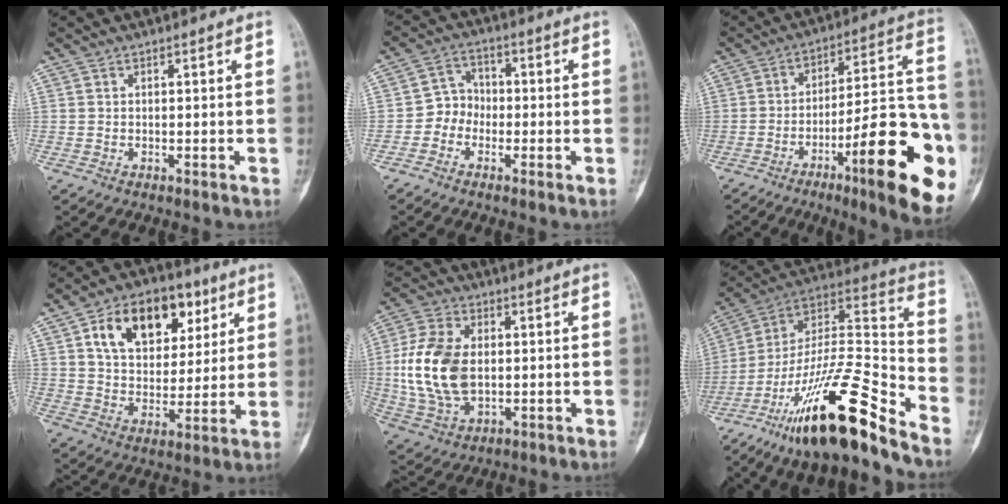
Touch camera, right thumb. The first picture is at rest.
{"total": 4.7, "force": [-1.7, 4.1, 1.6], "torque": [0.002, 0.019, -0.047]}
{"total": 25.0, "force": [-9.7, 5.6, 22.3], "torque": [-0.263, 0.048, -0.137]}
{"total": 17.6, "force": [7.4, 11.4, 11.1], "torque": [-0.138, -0.012, 0.124]}
{"total": 15.4, "force": [0.2, 9.8, 11.8], "torque": [-0.239, 0.002, 0.010]}
{"total": 26.2, "force": [-17.9, 4.9, 18.5], "torque": [-0.331, 0.081, -0.310]}